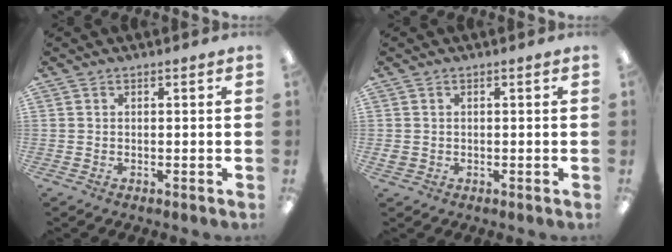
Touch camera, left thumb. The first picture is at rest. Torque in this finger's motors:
{"motor_torque": [0.22, 0.19, 0.48, -0.13, 0.00]}